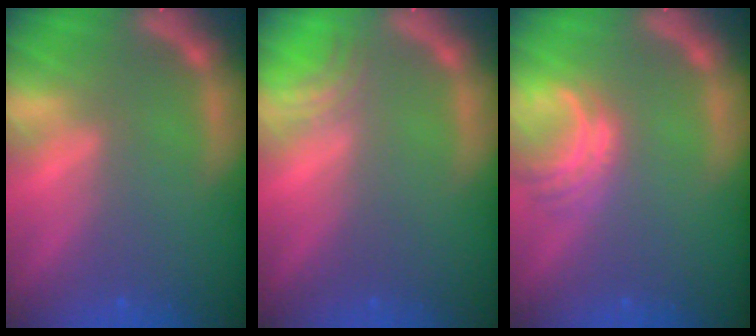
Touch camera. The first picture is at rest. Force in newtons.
{"total": 2.0}
{"total": 3.4}